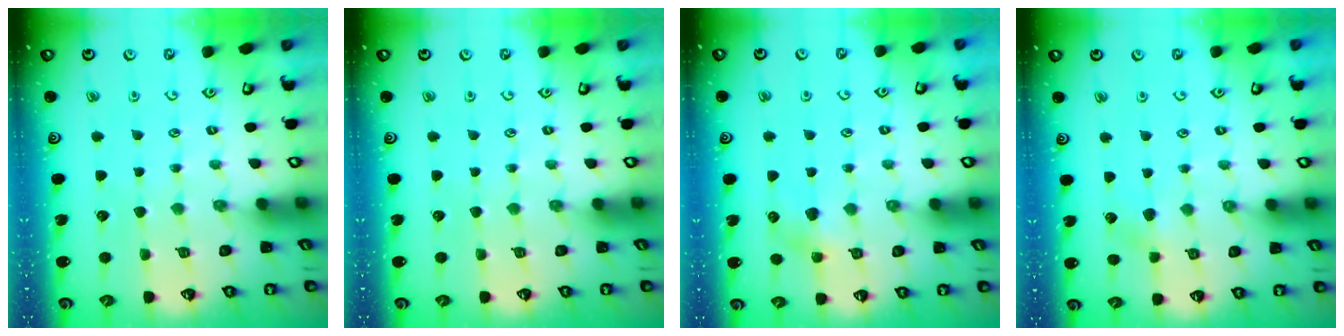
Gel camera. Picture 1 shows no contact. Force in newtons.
{"total": 0.0}
{"total": 6.1, "press": 6.1, "slide": 1.0}
{"total": 2.8, "press": 2.8, "slide": 0.6}